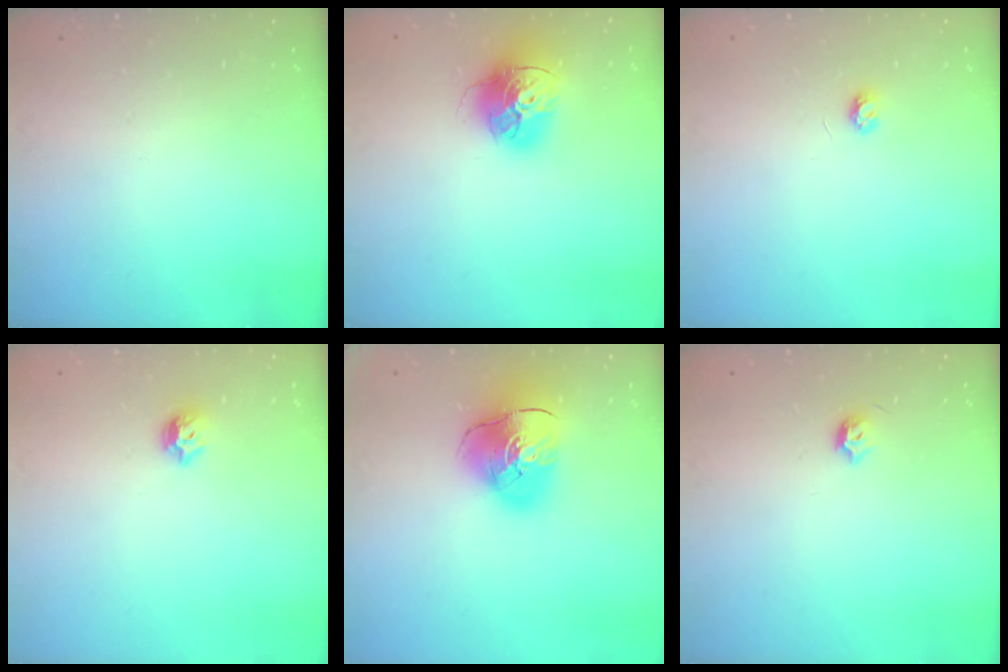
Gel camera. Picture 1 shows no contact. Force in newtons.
{"total": 16.0, "press": 16.0, "slide": 1.7}
{"total": 3.2, "press": 3.2, "slide": 0.3}
{"total": 5.6, "press": 5.5, "slide": 0.9}
{"total": 15.0, "press": 14.8, "slide": 2.2}
{"total": 3.7, "press": 3.6, "slide": 0.9}